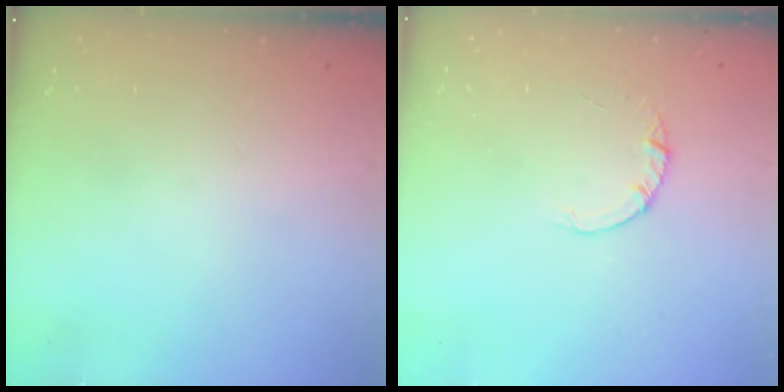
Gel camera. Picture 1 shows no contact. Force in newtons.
{"total": 1.4, "press": 1.4, "slide": 0.2}